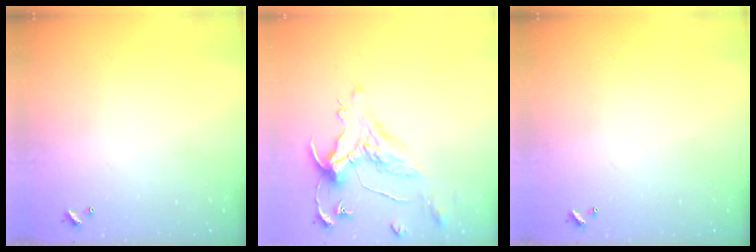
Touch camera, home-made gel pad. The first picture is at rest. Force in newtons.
{"total": 0.9, "press": 0.2, "slide": 0.9}
{"total": 0.0}